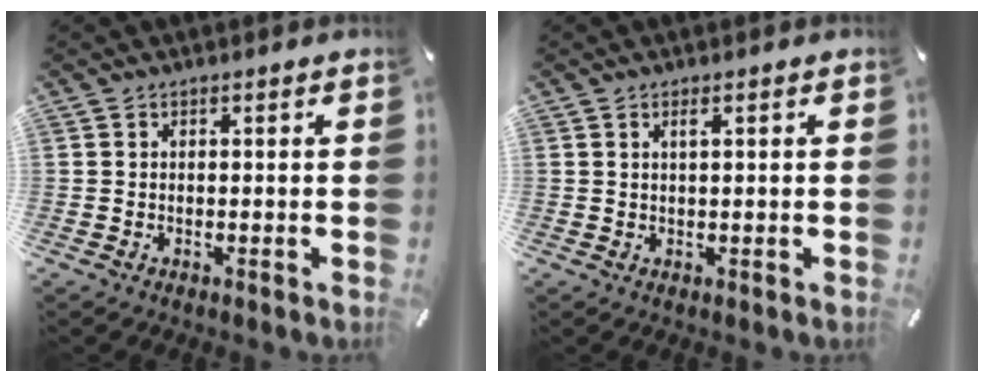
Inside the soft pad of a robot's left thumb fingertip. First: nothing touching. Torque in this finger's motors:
{"motor_torque": [0.29, 0.32, -0.03, -0.01, 0.00]}